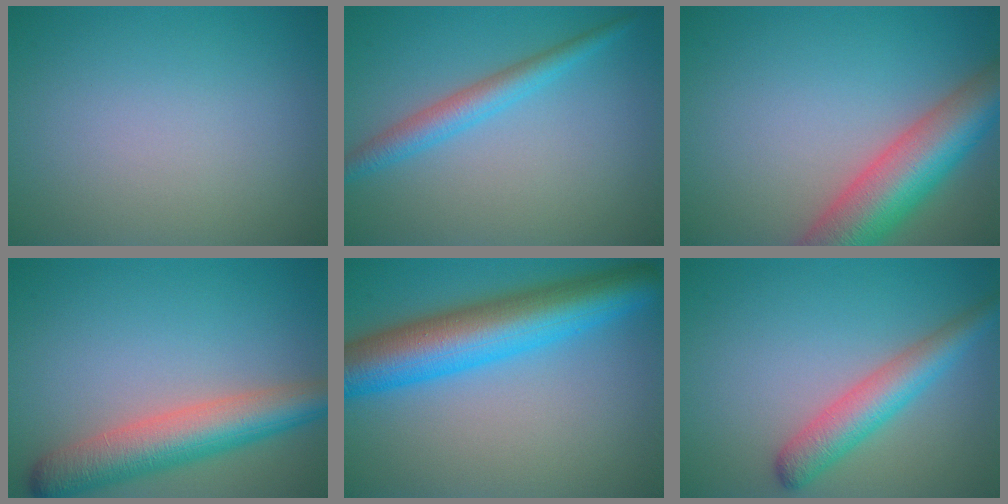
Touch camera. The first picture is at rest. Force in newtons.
{"total": 3.0, "press": 3.0, "slide": 0.2}
{"total": 9.1, "press": 9.1, "slide": 0.5}
{"total": 6.7, "press": 6.7, "slide": 0.3}
{"total": 9.7, "press": 9.7, "slide": 0.2}
{"total": 4.3, "press": 4.3, "slide": 0.1}